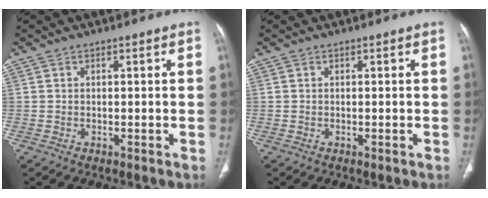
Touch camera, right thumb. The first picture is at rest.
{"total": 0.0}